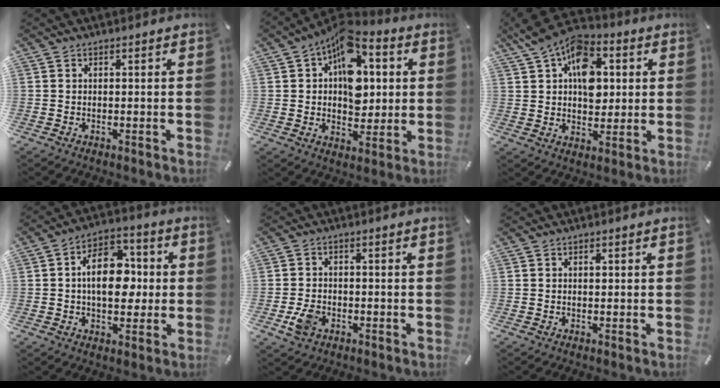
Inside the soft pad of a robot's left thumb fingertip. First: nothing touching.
{"total": 15.0, "force": [4.6, 9.9, 10.2], "torque": [-0.146, -0.025, 0.082]}
{"total": 14.5, "force": [4.5, 10.1, 9.4], "torque": [-0.155, -0.014, 0.079]}
{"total": 13.0, "force": [0.4, 8.6, 9.7], "torque": [-0.142, 0.005, 0.004]}
{"total": 5.0, "force": [-1.9, 3.8, 2.6], "torque": [-0.062, 0.005, -0.036]}
{"total": 0.6, "force": [0.1, 0.5, 0.4], "torque": [0.000, -0.004, 0.000]}